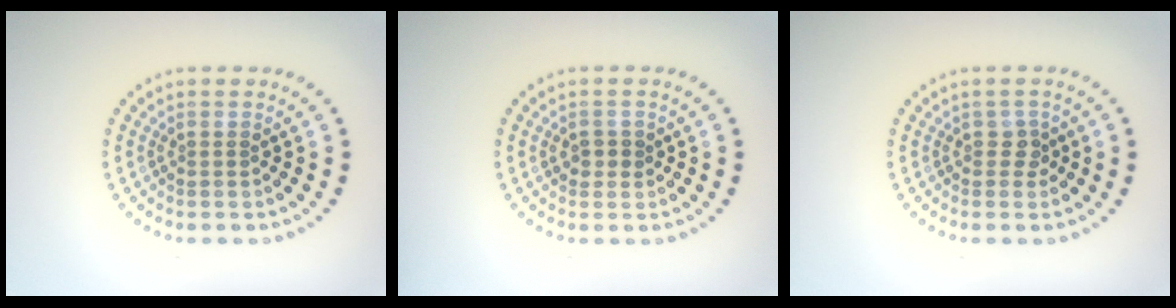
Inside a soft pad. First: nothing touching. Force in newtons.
{"total": 1.3, "press": 1.2, "slide": 0.5}
{"total": 1.1, "press": 0.9, "slide": 0.6}